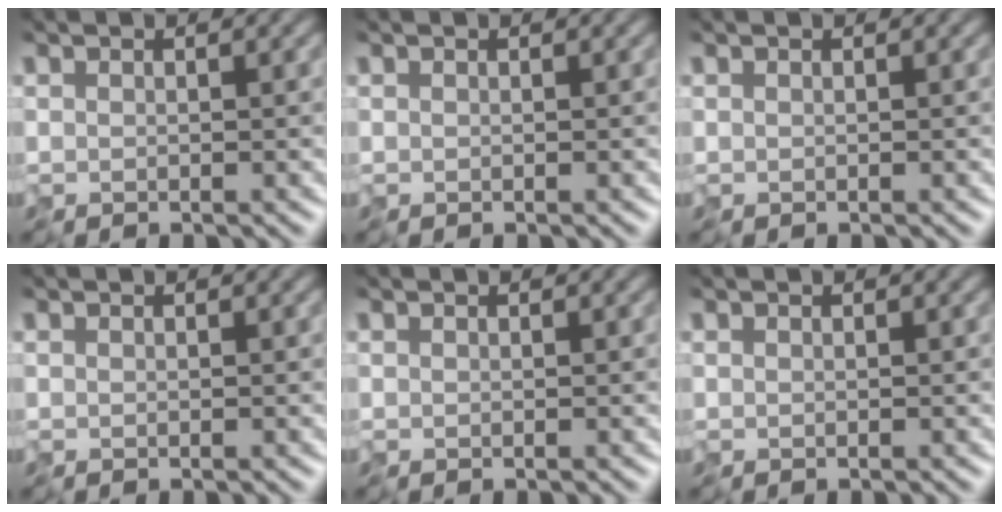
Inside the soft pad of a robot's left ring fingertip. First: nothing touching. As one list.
[{"total": 0.0}, {"total": 0.0}, {"total": 0.0}, {"total": 0.0}, {"total": 0.0}]